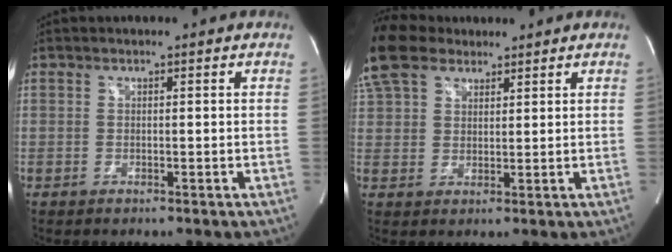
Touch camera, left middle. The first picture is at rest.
{"total": 10.6, "force": [8.5, 4.7, 4.2], "torque": [-0.121, 0.033, 0.169]}